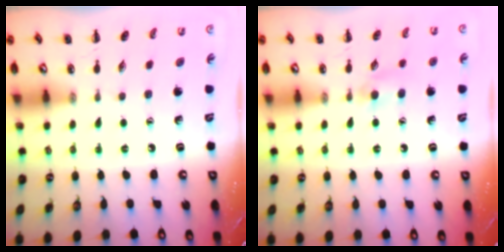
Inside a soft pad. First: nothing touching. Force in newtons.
{"total": 5.3, "press": 4.9, "slide": 1.9}